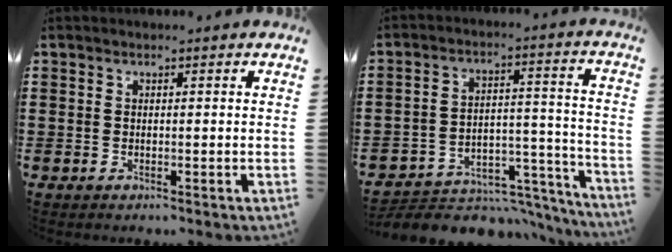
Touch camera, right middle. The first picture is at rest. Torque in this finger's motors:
{"motor_torque": [1.07, -1.07, 0.12, 0.06]}